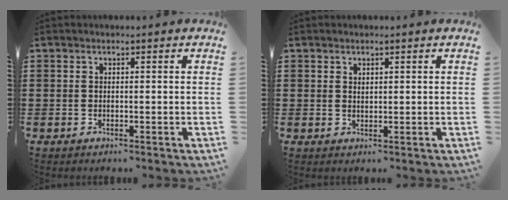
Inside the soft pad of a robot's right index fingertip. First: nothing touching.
{"total": 1.0, "force": [0.9, 0.5, 0.2], "torque": [-0.004, 0.002, 0.017]}